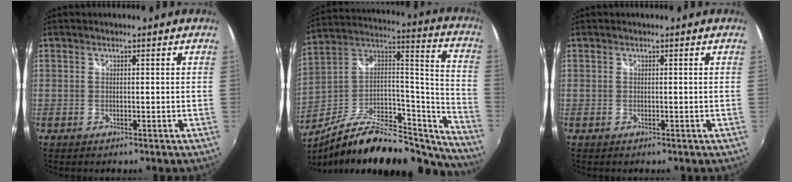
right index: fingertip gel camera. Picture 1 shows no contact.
{"total": 27.3, "force": [-21.5, 8.6, 14.5], "torque": [-0.201, 0.022, -0.342]}
{"total": 0.0}